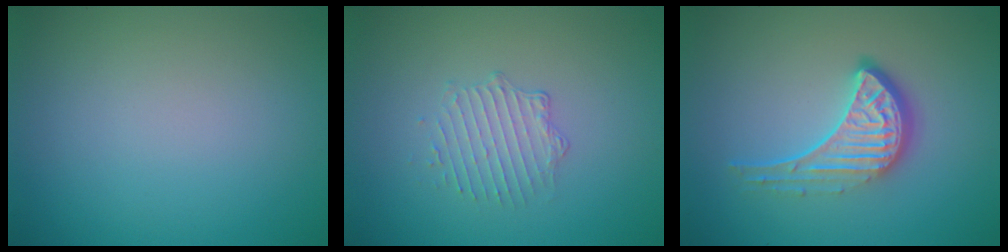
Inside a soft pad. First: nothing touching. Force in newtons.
{"total": 1.7, "press": 1.1, "slide": 1.3}
{"total": 4.6, "press": 3.3, "slide": 3.3}